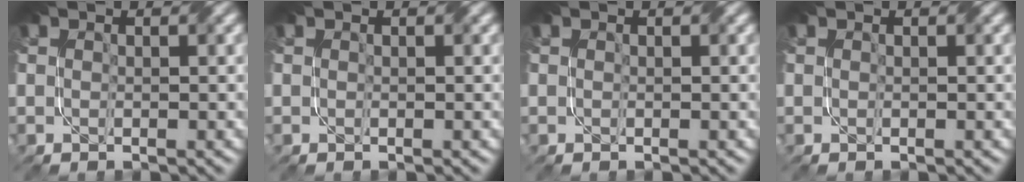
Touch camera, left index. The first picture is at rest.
{"total": 0.0}
{"total": 0.0}
{"total": 0.0}